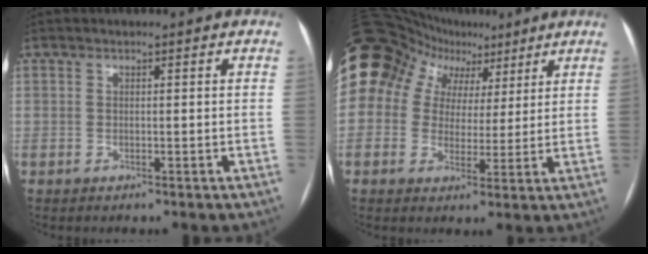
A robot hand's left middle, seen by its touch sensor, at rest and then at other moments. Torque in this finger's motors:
{"motor_torque": [1.99, -0.16, 1.05, 0.21]}